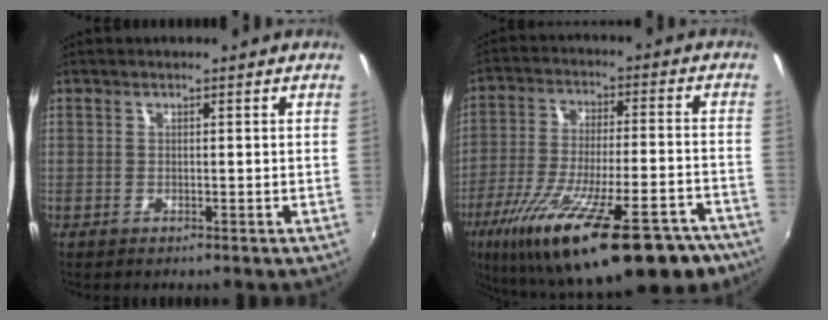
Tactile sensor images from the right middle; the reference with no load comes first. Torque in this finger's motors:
{"motor_torque": [1.62, -0.52, 0.57, 0.21]}